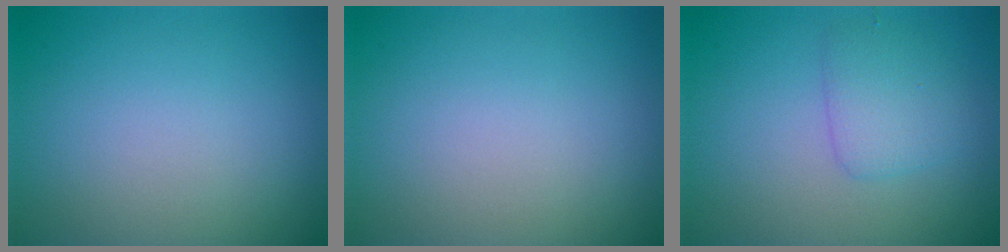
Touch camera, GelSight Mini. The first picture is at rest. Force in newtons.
{"total": 0.0}
{"total": 2.6, "press": 2.6, "slide": 0.0}